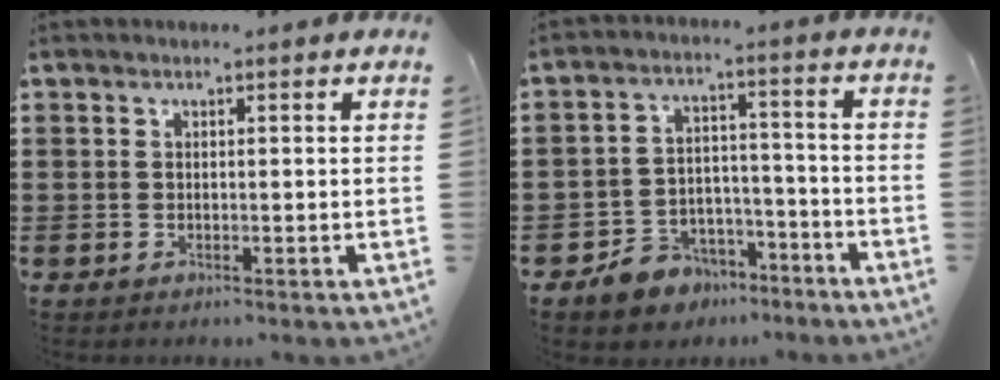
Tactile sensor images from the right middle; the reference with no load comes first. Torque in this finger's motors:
{"motor_torque": [2.14, 0.00, 0.16, 0.05]}